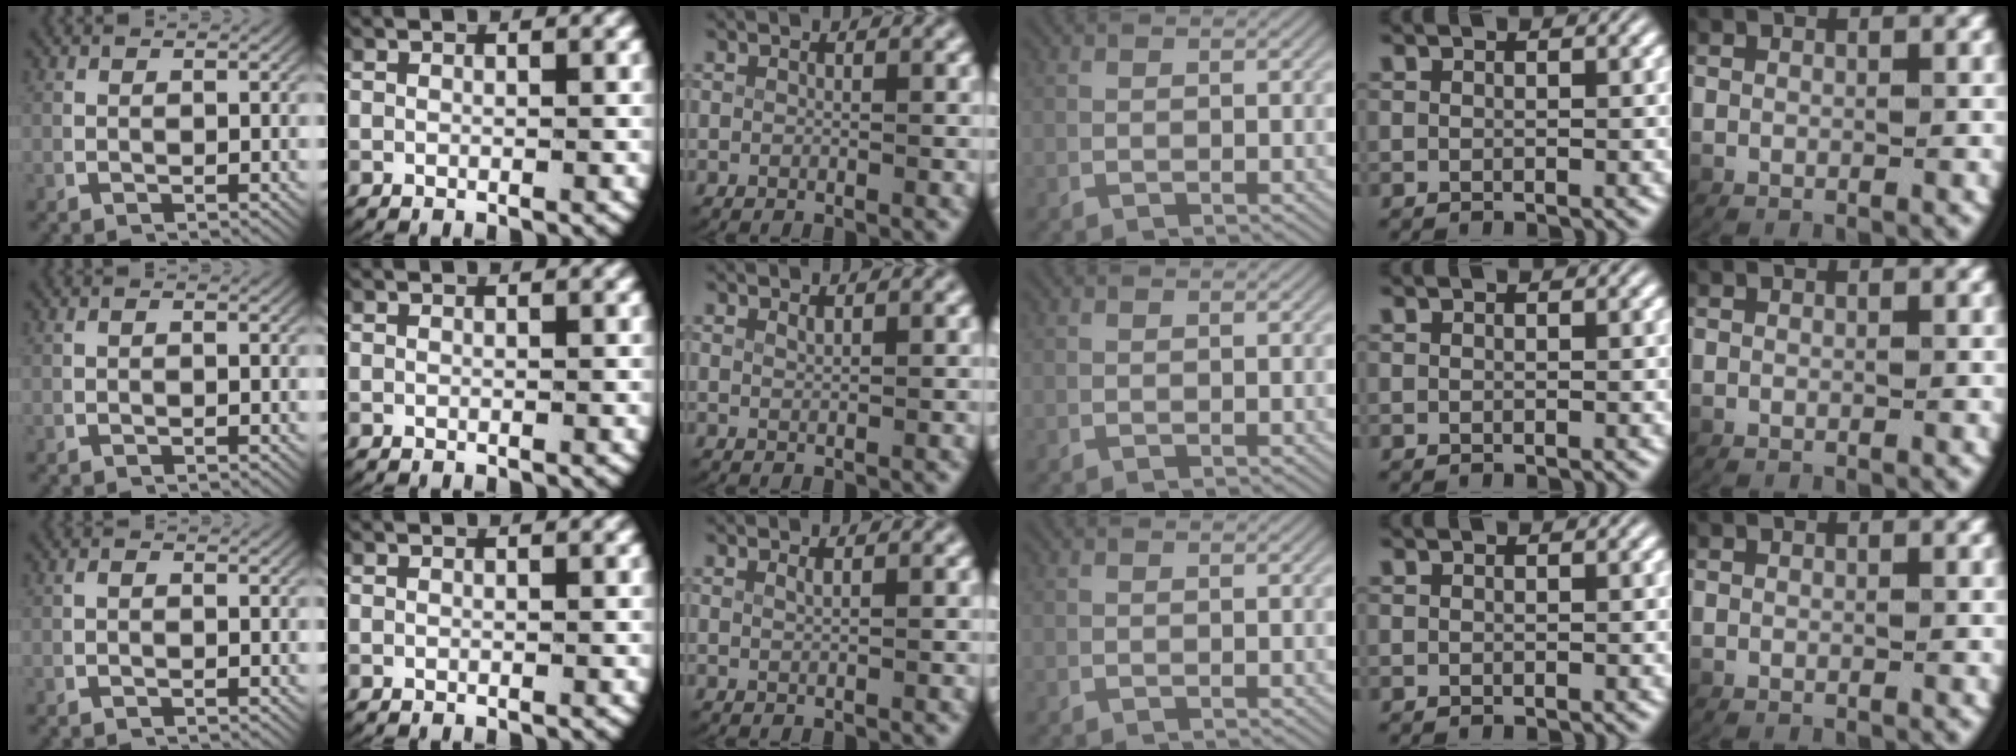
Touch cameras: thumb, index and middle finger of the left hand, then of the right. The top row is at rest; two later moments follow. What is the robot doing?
{"motion": "lift_and_place", "object": "paper"}